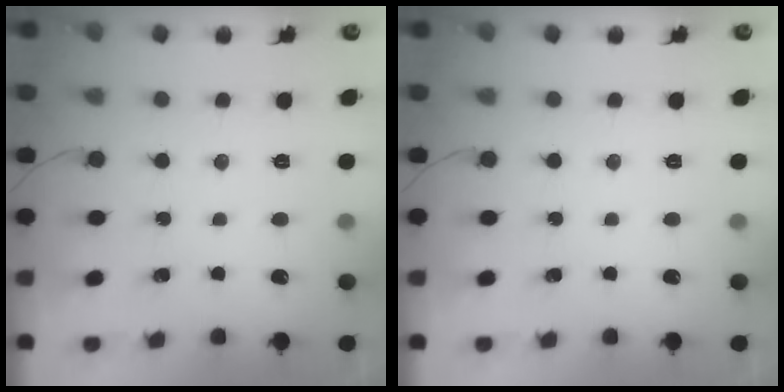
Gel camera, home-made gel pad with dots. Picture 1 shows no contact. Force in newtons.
{"total": 0.0}